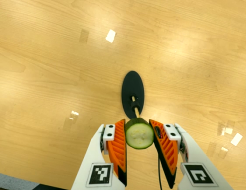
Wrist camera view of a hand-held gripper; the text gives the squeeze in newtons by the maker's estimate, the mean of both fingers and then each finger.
{"total": 9.1, "left": 9.0, "right": 9.3}